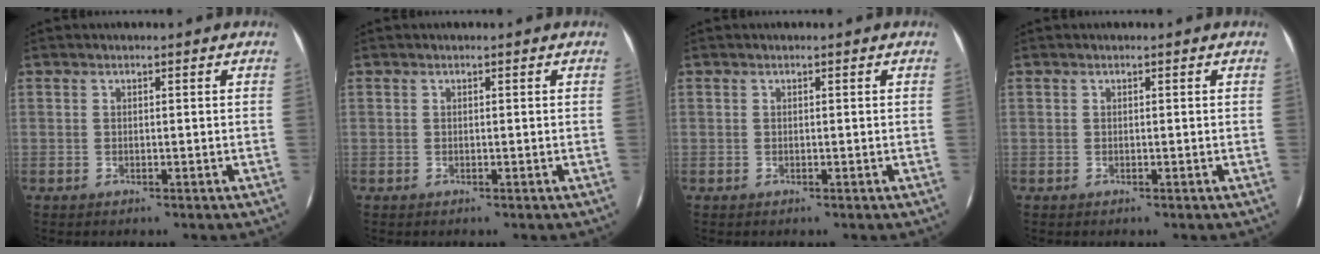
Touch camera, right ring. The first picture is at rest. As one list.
[{"total": 0.0}, {"total": 0.0}, {"total": 0.0}]